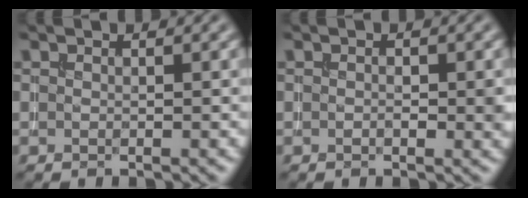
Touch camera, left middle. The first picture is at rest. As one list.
[{"total": 1.6, "force": [-0.2, 0.8, 1.4], "torque": [-0.018, 0.000, -0.001]}]